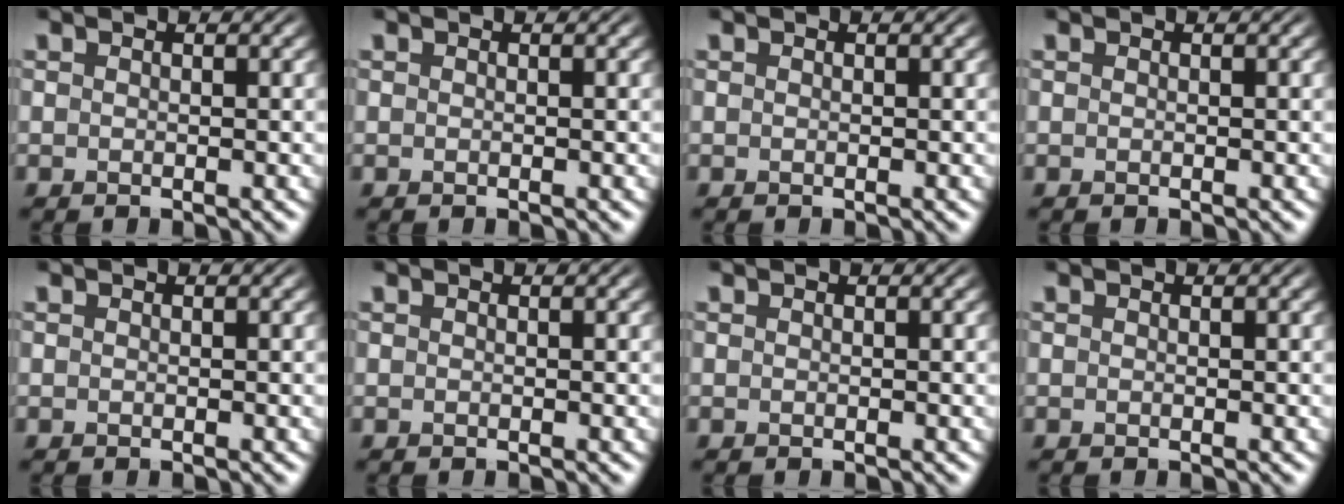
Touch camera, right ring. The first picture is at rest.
{"total": 0.0}
{"total": 0.0}
{"total": 0.0}
{"total": 0.0}
{"total": 0.0}
{"total": 0.0}
{"total": 0.0}